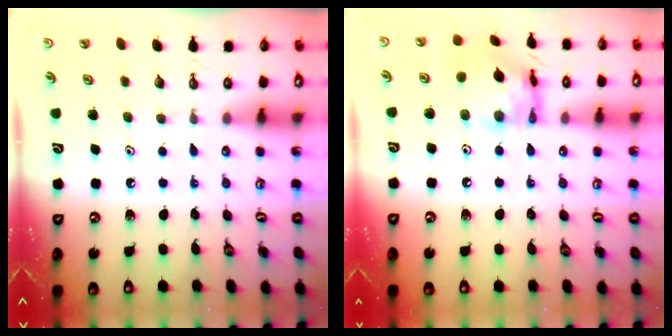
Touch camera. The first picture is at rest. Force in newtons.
{"total": 12.5, "press": 12.5, "slide": 1.1}